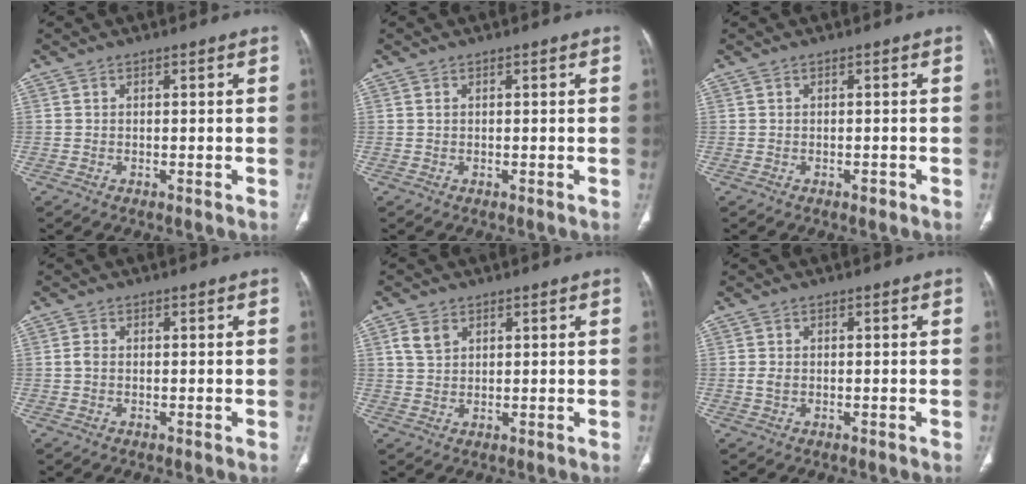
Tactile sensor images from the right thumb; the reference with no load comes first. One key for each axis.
{"total": 0.0}
{"total": 0.9, "fx": -0.7, "fy": 0.5, "fz": 0.5, "tx": -0.004, "ty": 0.002, "tz": -0.010}
{"total": 1.2, "fx": -0.1, "fy": 0.8, "fz": 0.9, "tx": -0.020, "ty": -0.001, "tz": -0.003}
{"total": 3.8, "fx": 1.8, "fy": 2.6, "fz": 2.0, "tx": -0.036, "ty": -0.001, "tz": 0.041}
{"total": 1.3, "fx": -0.1, "fy": 0.9, "fz": 1.0, "tx": -0.026, "ty": 0.001, "tz": -0.002}